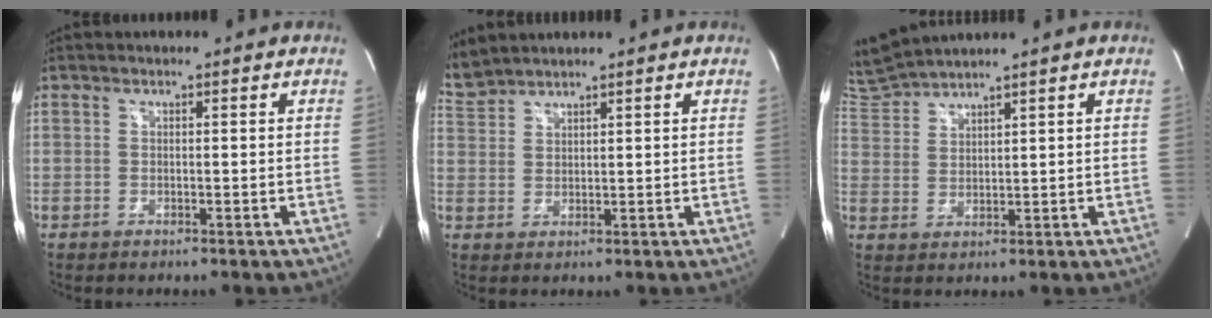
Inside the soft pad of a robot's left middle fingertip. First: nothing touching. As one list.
[{"total": 3.7, "force": [3.7, -0.1, 0.0], "torque": [-0.019, 0.017, 0.085]}, {"total": 5.8, "force": [5.6, -1.1, 0.8], "torque": [-0.034, 0.004, 0.124]}]